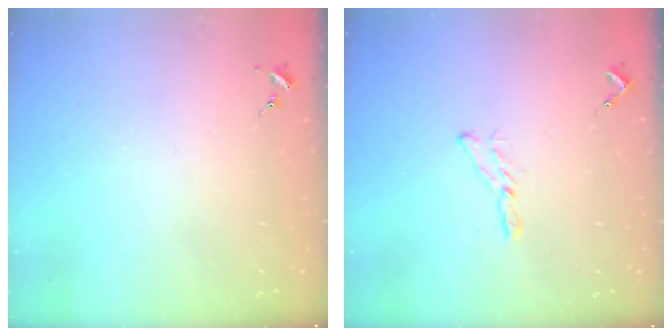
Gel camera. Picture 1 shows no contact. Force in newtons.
{"total": 6.2, "press": 6.2, "slide": 0.3}